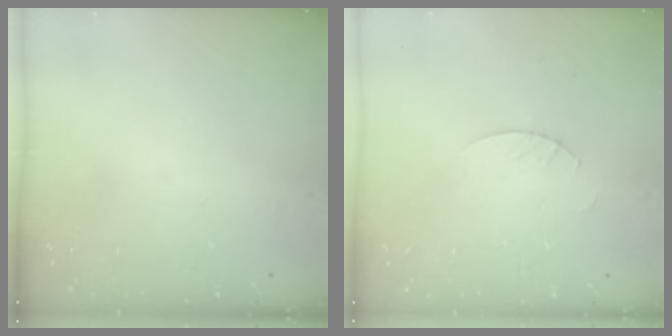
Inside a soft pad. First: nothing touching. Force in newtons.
{"total": 1.8, "press": 1.8, "slide": 0.2}